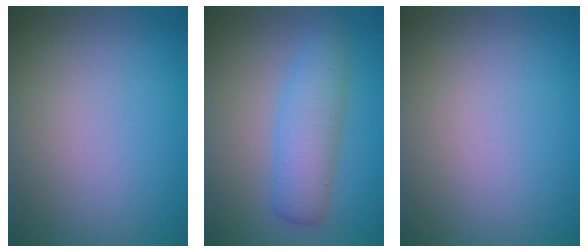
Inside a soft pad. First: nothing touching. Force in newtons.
{"total": 4.1, "press": 4.1, "slide": 0.2}
{"total": 0.0}